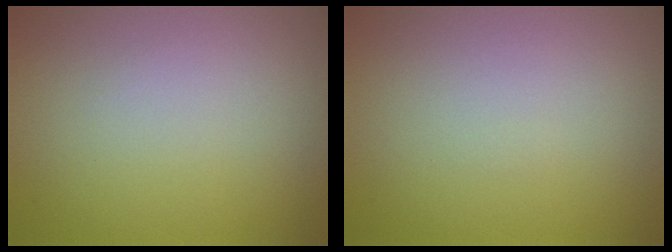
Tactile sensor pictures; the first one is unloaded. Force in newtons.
{"total": 0.0}